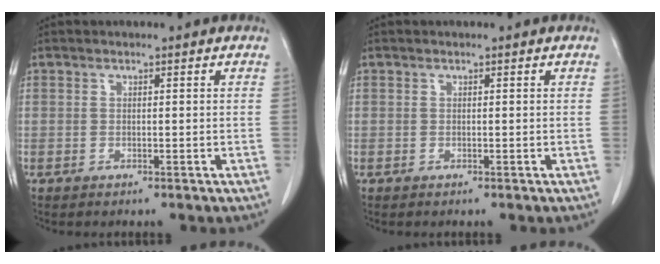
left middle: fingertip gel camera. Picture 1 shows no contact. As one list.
[{"total": 0.0}]